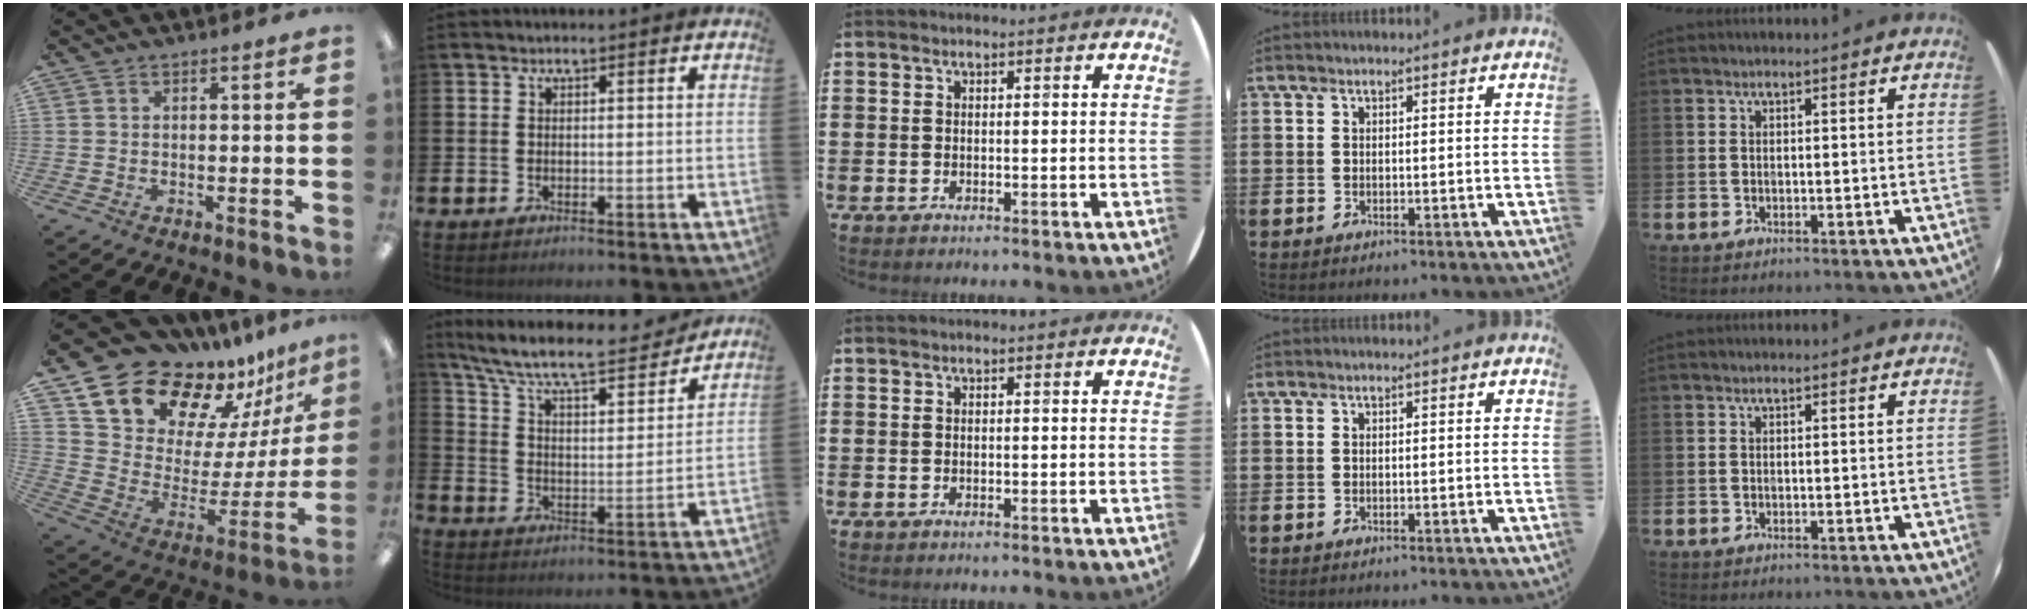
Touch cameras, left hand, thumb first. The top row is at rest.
{"thumb": {"total": 17.5, "force": [15.0, 7.6, 4.7], "torque": [-0.102, -0.124, 0.276]}, "index": {"total": 9.2, "force": [8.4, 1.7, 3.6], "torque": [-0.099, -0.059, 0.138]}}